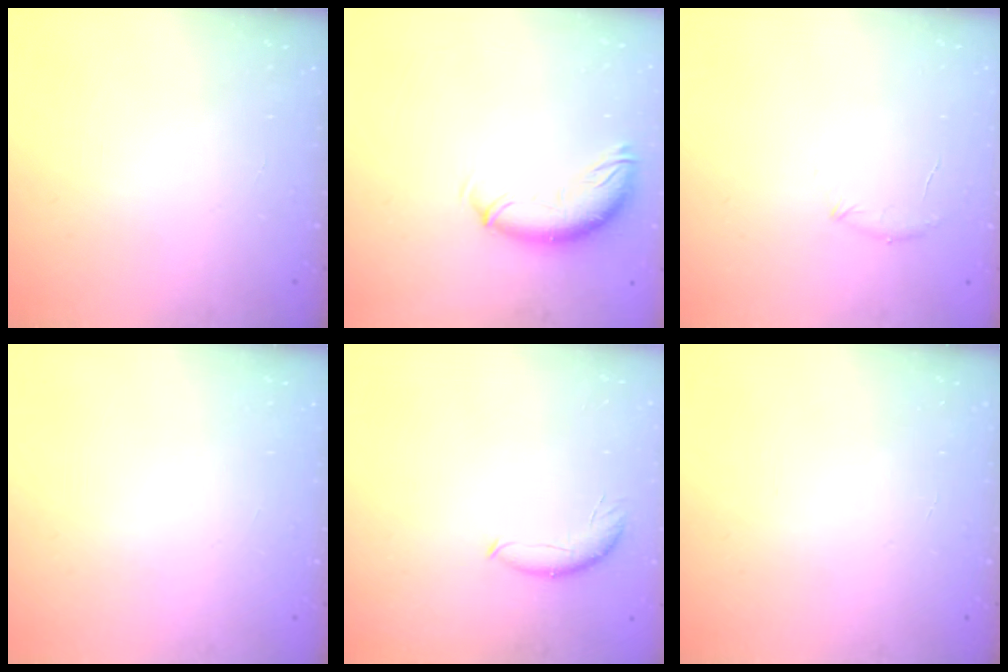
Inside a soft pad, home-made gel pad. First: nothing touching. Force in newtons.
{"total": 10.9, "press": 10.9, "slide": 0.9}
{"total": 6.2, "press": 6.0, "slide": 1.5}
{"total": 0.0}
{"total": 6.8, "press": 6.8, "slide": 0.5}
{"total": 0.0}